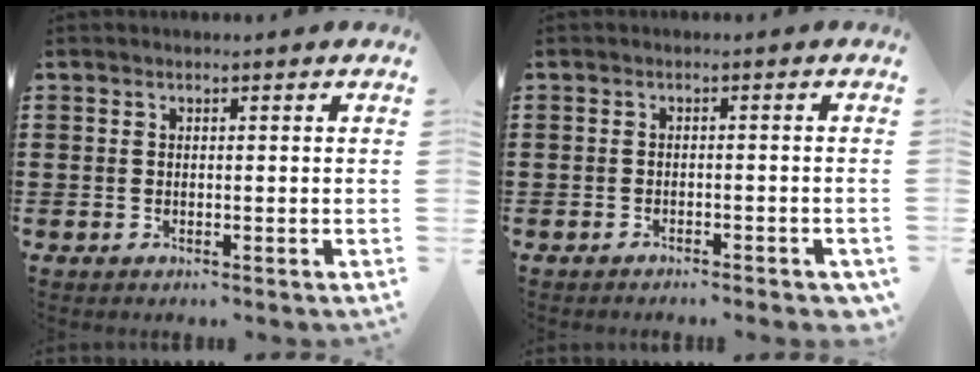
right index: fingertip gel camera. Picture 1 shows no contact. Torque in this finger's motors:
{"motor_torque": [0.64, -0.33, 0.16, -0.01]}